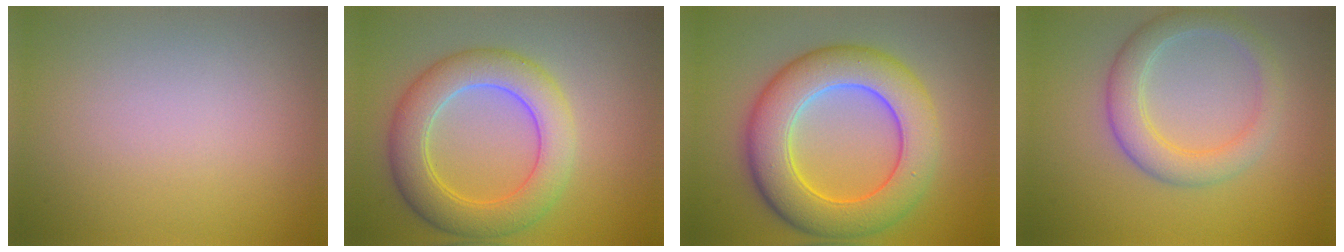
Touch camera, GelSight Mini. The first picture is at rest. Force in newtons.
{"total": 6.5, "press": 6.5, "slide": 0.3}
{"total": 9.1, "press": 9.1, "slide": 0.1}
{"total": 3.9, "press": 3.9, "slide": 0.0}